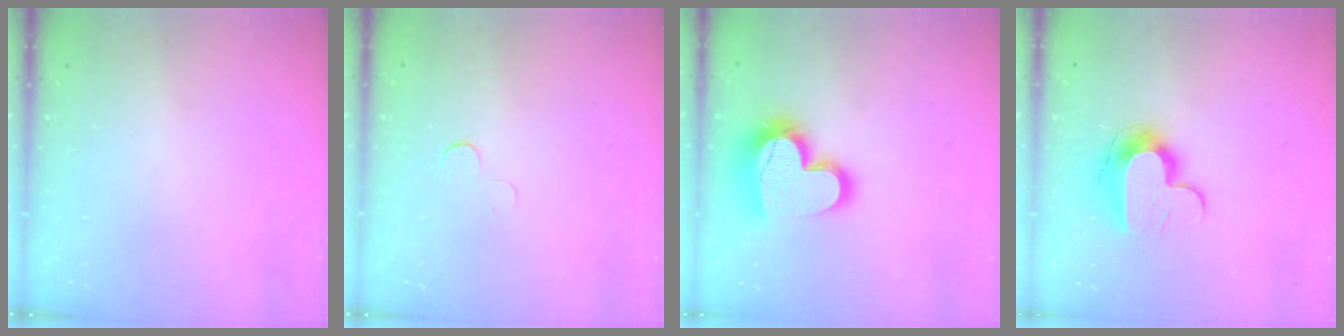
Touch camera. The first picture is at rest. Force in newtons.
{"total": 3.9, "press": 3.8, "slide": 0.4}
{"total": 18.5, "press": 18.4, "slide": 1.6}
{"total": 10.0, "press": 9.9, "slide": 1.1}